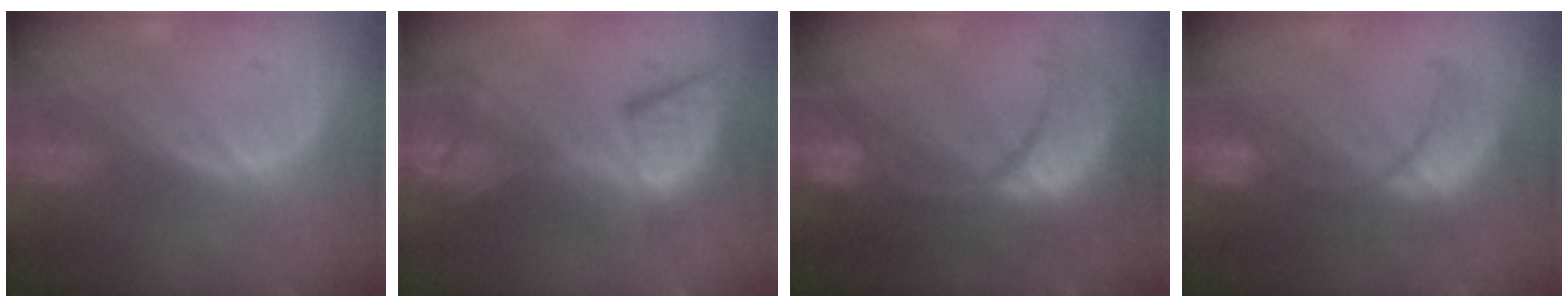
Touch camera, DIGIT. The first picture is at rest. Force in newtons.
{"total": 10.8, "press": 10.2, "slide": 3.5}
{"total": 12.5, "press": 12.4, "slide": 1.4}
{"total": 8.3, "press": 8.3, "slide": 0.7}